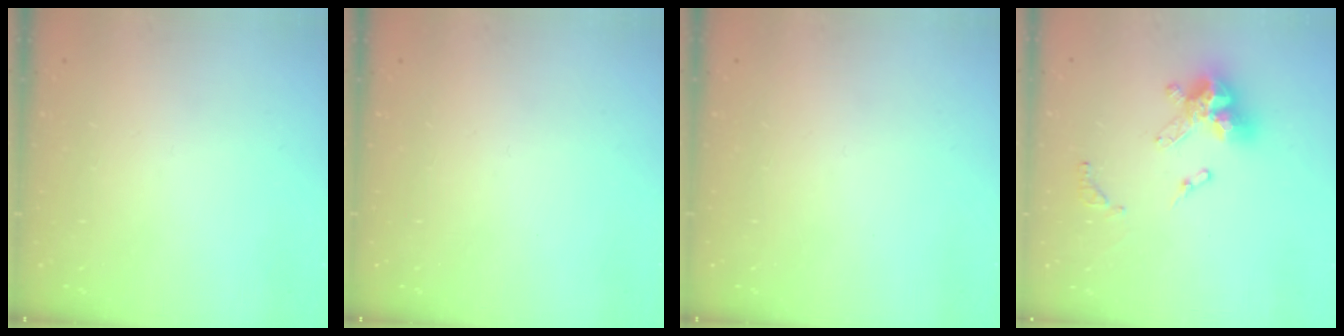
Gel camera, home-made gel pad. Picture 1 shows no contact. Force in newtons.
{"total": 0.0}
{"total": 0.0}
{"total": 13.5, "press": 13.4, "slide": 1.3}